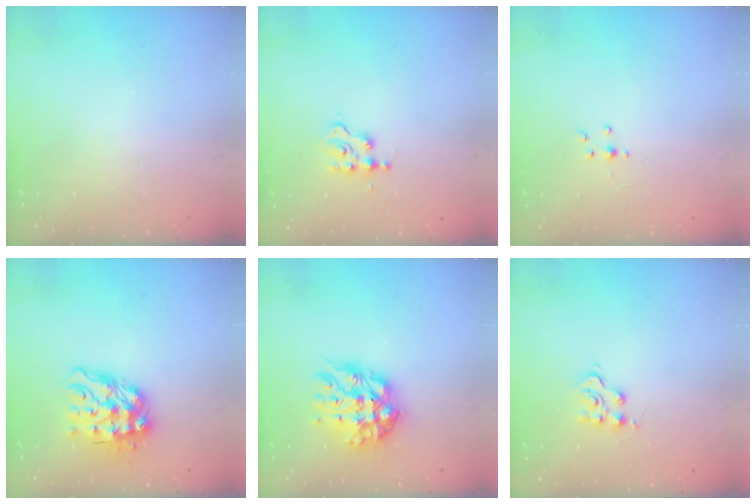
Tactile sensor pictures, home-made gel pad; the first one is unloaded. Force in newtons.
{"total": 2.9, "press": 2.8, "slide": 0.3}
{"total": 2.0, "press": 1.9, "slide": 0.5}
{"total": 13.2, "press": 13.2, "slide": 1.4}
{"total": 11.5, "press": 11.5, "slide": 1.2}
{"total": 5.8, "press": 5.7, "slide": 0.6}